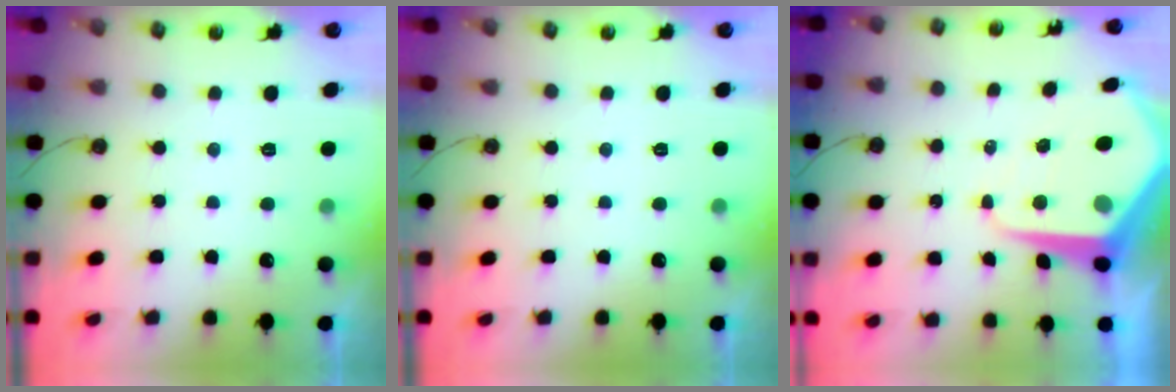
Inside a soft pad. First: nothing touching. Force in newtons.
{"total": 0.0}
{"total": 12.7, "press": 12.6, "slide": 1.0}